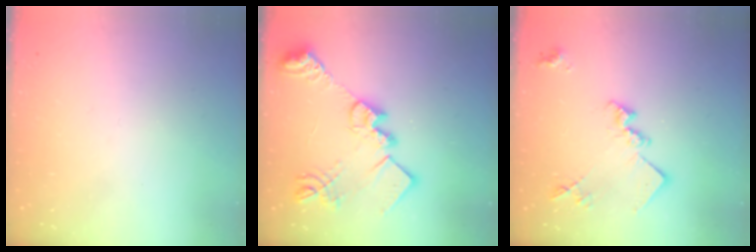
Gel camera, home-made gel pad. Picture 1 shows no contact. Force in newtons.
{"total": 22.5, "press": 22.4, "slide": 1.6}
{"total": 14.6, "press": 14.5, "slide": 0.6}